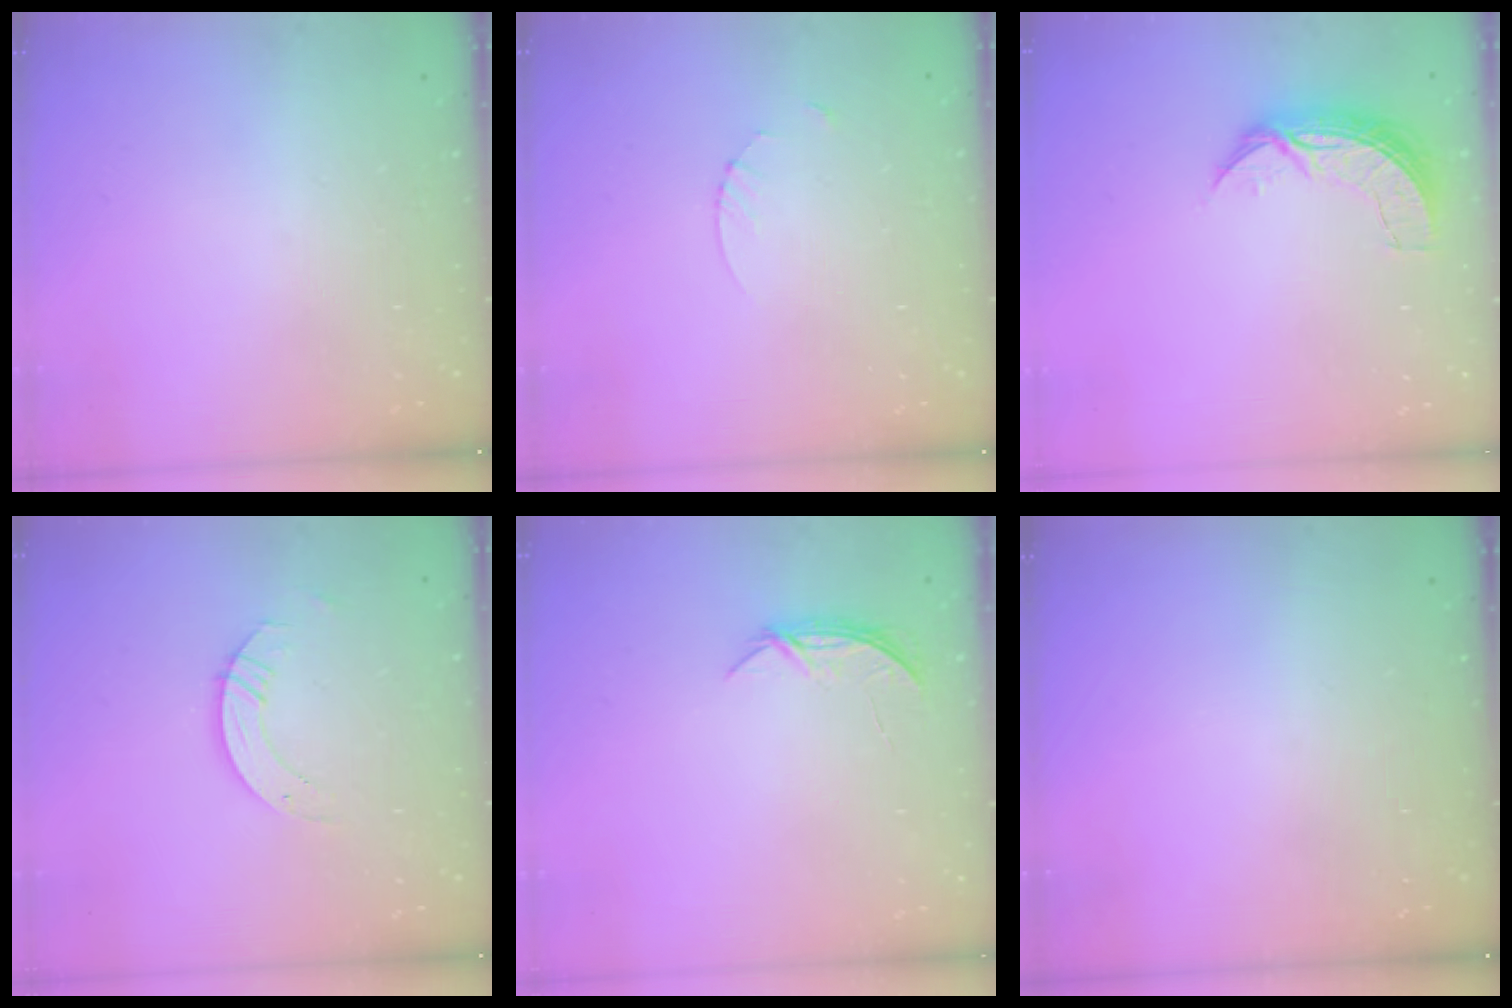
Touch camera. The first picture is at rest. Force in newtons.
{"total": 2.7, "press": 2.7, "slide": 0.3}
{"total": 7.4, "press": 7.4, "slide": 0.5}
{"total": 3.9, "press": 3.9, "slide": 0.4}
{"total": 4.4, "press": 4.3, "slide": 0.5}
{"total": 0.0}